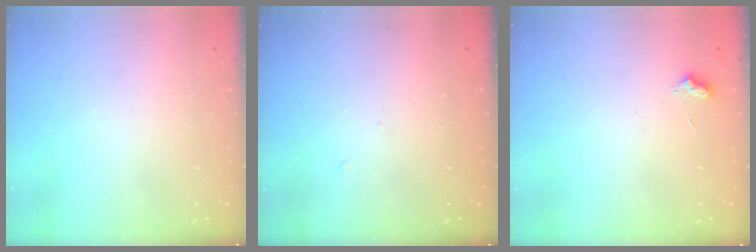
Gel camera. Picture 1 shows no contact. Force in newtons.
{"total": 4.6, "press": 4.6, "slide": 0.6}
{"total": 6.1, "press": 6.0, "slide": 0.6}